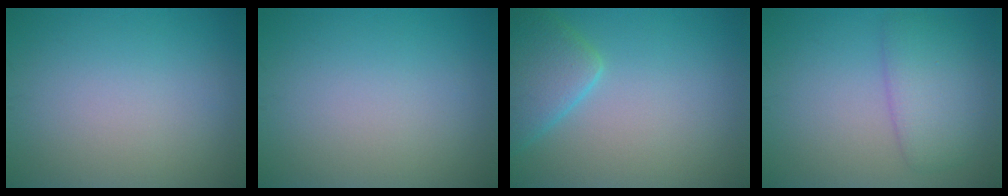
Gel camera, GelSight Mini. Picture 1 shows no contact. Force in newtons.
{"total": 0.0}
{"total": 4.5, "press": 4.4, "slide": 0.3}
{"total": 4.1, "press": 4.1, "slide": 0.2}